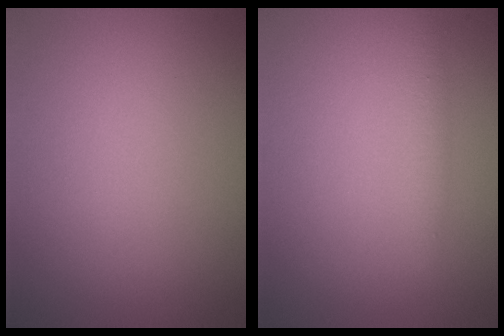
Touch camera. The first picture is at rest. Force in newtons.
{"total": 1.1, "press": 1.1, "slide": 0.0}